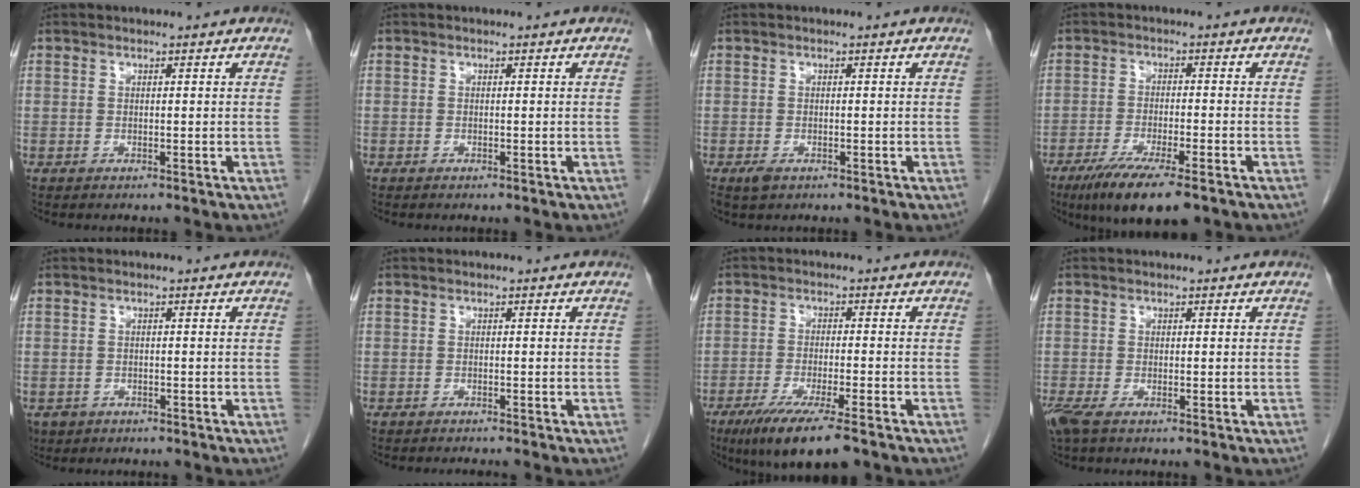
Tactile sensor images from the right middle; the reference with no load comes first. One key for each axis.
{"total": 0.0}
{"total": 1.6, "fx": -0.9, "fy": 0.9, "fz": 1.0, "tx": -0.022, "ty": -0.001, "tz": -0.009}
{"total": 10.2, "fx": -6.9, "fy": 1.5, "fz": 7.3, "tx": -0.122, "ty": -0.023, "tz": -0.108}
{"total": 3.2, "fx": -2.0, "fy": 2.4, "fz": 0.6, "tx": -0.013, "ty": 0.000, "tz": -0.031}
{"total": 1.2, "fx": -1.2, "fy": -0.3, "fz": 0.2, "tx": -0.003, "ty": -0.003, "tz": -0.019}
{"total": 9.8, "fx": -6.7, "fy": 0.9, "fz": 7.1, "tx": -0.121, "ty": -0.025, "tz": -0.106}
{"total": 2.8, "fx": -1.7, "fy": 0.8, "fz": 2.0, "tx": -0.051, "ty": -0.011, "tz": -0.033}